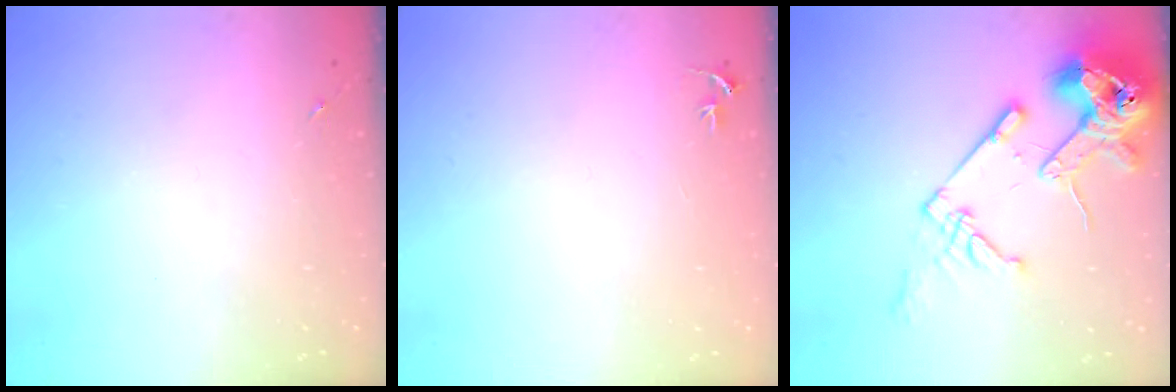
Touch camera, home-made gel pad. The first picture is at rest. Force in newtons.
{"total": 3.1, "press": 3.1, "slide": 0.3}
{"total": 18.6, "press": 18.4, "slide": 2.2}